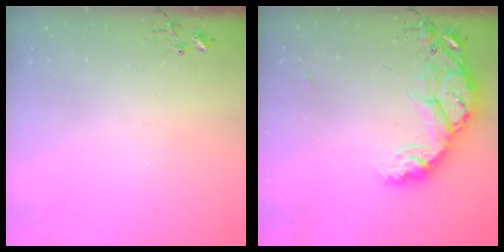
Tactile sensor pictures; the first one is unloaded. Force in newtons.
{"total": 15.7, "press": 15.7, "slide": 1.4}